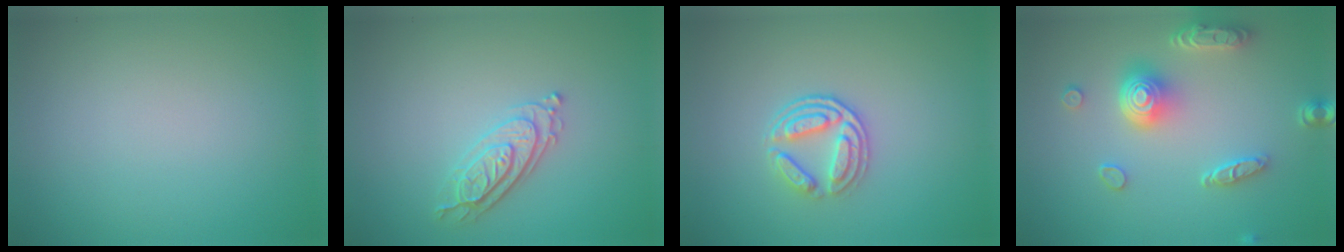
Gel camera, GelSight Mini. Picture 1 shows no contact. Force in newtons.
{"total": 2.4, "press": 2.3, "slide": 0.7}
{"total": 3.1, "press": 2.6, "slide": 1.7}
{"total": 4.9, "press": 4.0, "slide": 3.0}